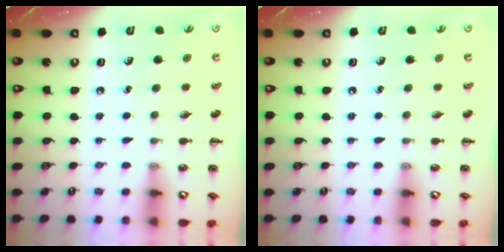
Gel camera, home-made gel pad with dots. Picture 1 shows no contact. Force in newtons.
{"total": 0.0}